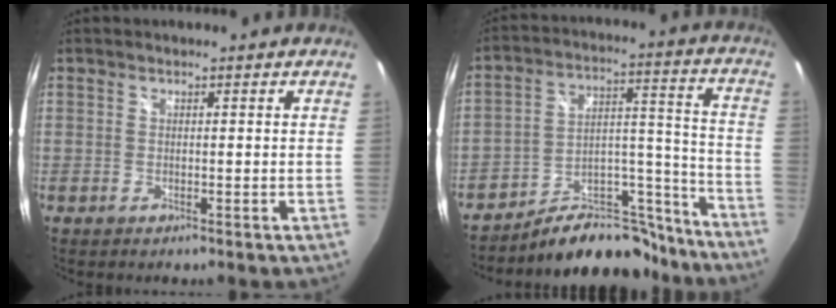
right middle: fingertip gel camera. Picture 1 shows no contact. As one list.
[{"total": 16.9, "force": [-15.0, 6.4, 4.4], "torque": [-0.053, 0.078, -0.212]}]